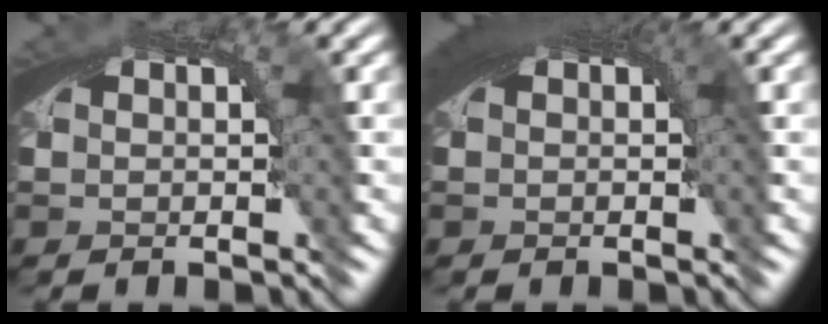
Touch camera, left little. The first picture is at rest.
{"total": 3.3, "force": [1.2, 1.0, 3.0], "torque": [-0.033, 0.010, 0.013]}